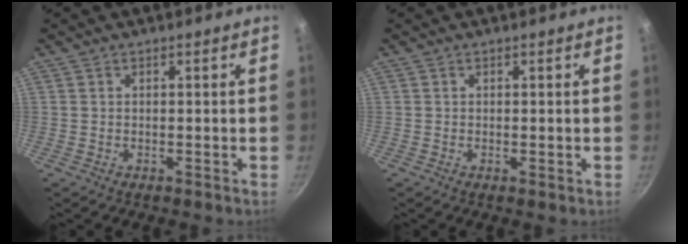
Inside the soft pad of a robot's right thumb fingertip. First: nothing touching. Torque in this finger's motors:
{"motor_torque": [-0.48, 0.04, -0.25, -0.05, -0.03]}